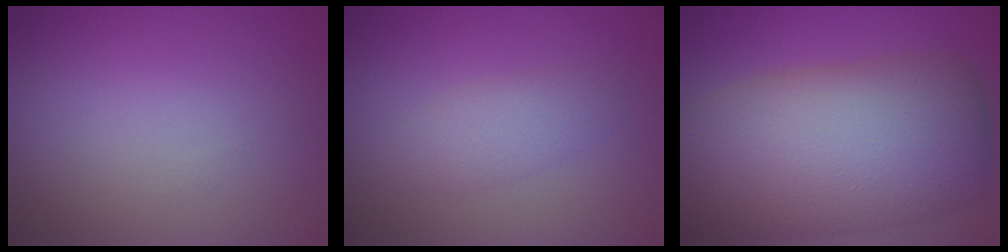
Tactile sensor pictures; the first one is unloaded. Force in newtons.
{"total": 2.0, "press": 2.0, "slide": 0.1}
{"total": 13.2, "press": 13.1, "slide": 0.7}